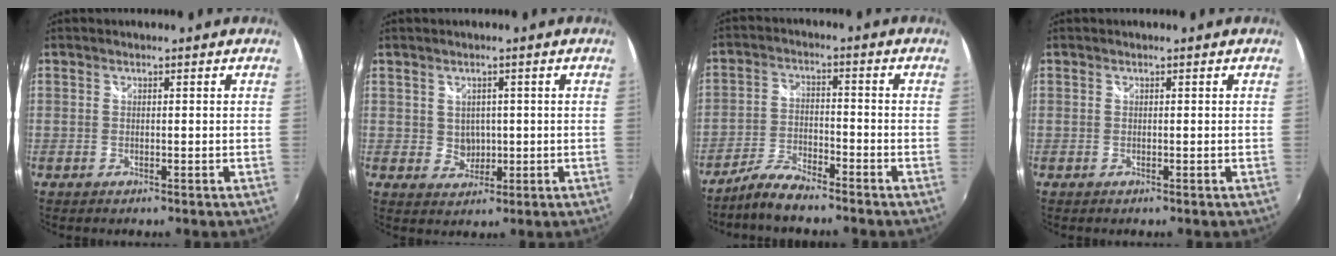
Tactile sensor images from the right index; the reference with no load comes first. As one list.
[{"total": 3.1, "force": [0.3, 2.9, 1.1], "torque": [-0.019, 0.003, 0.011]}, {"total": 6.3, "force": [-5.5, 1.2, 2.9], "torque": [-0.072, 0.002, -0.108]}, {"total": 0.0}]